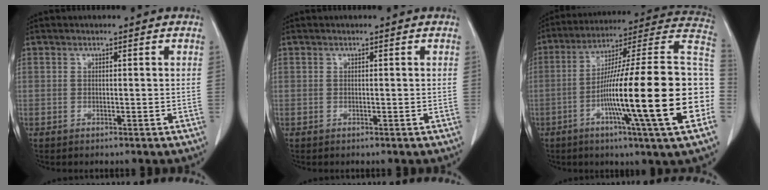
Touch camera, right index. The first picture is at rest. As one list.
[{"total": 0.0}, {"total": 27.9, "force": [-6.4, 0.0, 27.1], "torque": [-0.348, -0.006, -0.125]}]